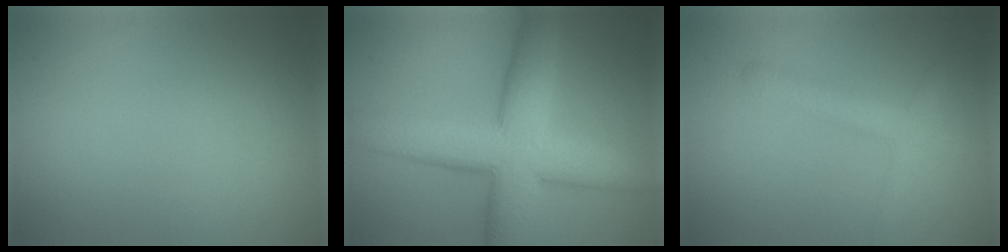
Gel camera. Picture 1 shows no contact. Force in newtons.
{"total": 9.9, "press": 9.9, "slide": 0.3}
{"total": 2.0, "press": 2.0, "slide": 0.1}